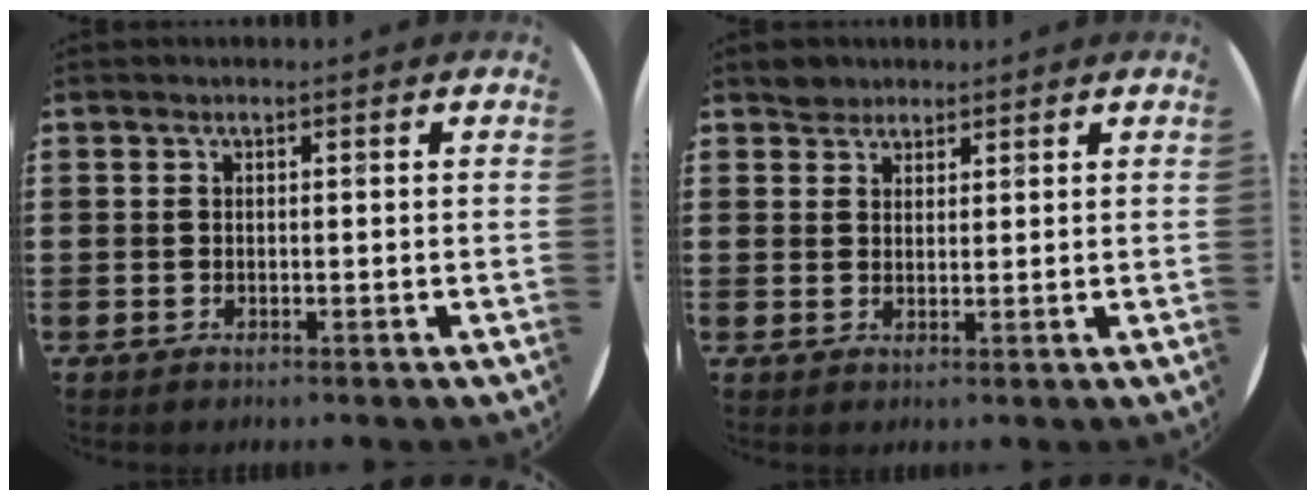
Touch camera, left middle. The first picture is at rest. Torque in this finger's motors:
{"motor_torque": [0.22, -0.18, 0.01, 0.00]}